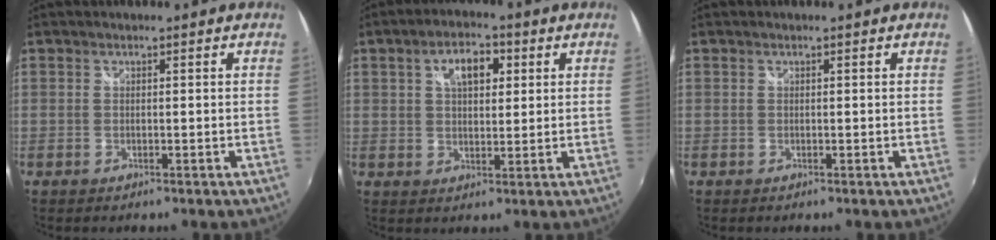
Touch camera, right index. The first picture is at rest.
{"total": 6.7, "force": [2.4, 3.7, 5.0], "torque": [-0.083, 0.018, 0.040]}
{"total": 0.0}